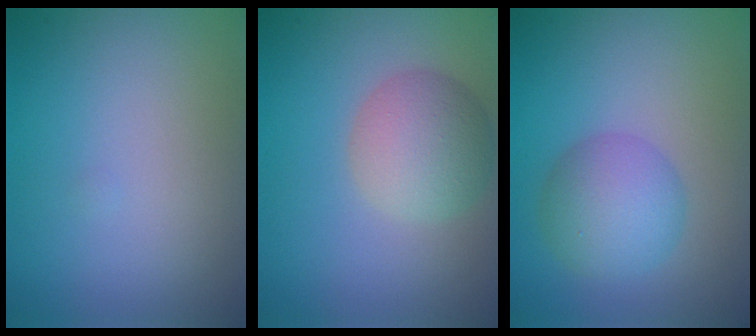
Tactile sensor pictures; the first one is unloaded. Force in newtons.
{"total": 4.6, "press": 4.6, "slide": 0.2}
{"total": 4.4, "press": 4.4, "slide": 0.1}